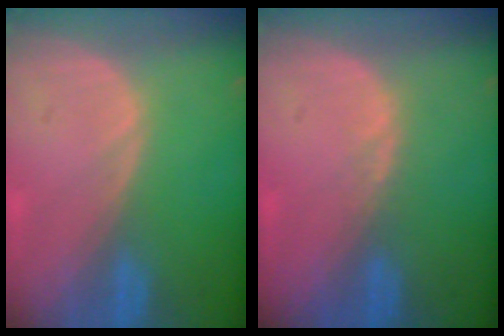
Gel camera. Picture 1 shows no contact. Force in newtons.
{"total": 0.8, "press": 0.8, "slide": 0.3}